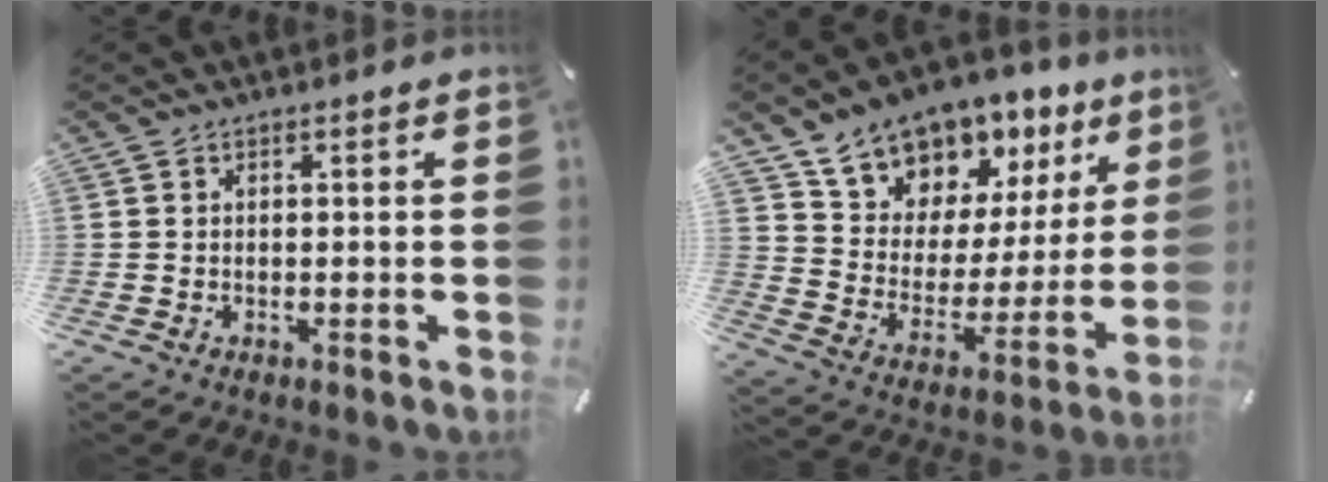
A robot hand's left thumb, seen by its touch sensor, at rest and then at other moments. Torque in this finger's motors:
{"motor_torque": [3.01, 2.00, 1.62, -1.15, 0.50]}